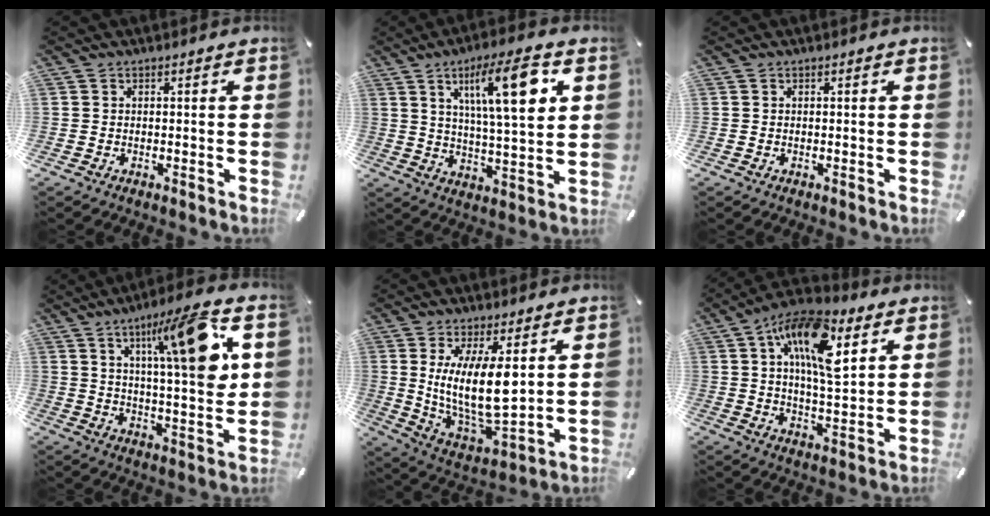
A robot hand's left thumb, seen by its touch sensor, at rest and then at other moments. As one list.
[{"total": 16.3, "force": [6.6, 4.4, 14.3], "torque": [-0.230, -0.009, 0.097]}, {"total": 0.0}, {"total": 18.2, "force": [7.4, 4.1, 16.1], "torque": [-0.240, -0.024, 0.103]}, {"total": 15.9, "force": [4.1, 6.7, 13.8], "torque": [-0.267, -0.032, 0.067]}, {"total": 16.7, "force": [7.1, 7.5, 13.1], "torque": [-0.224, -0.011, 0.117]}]